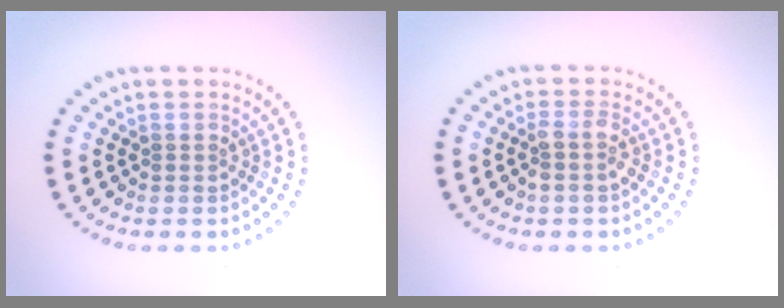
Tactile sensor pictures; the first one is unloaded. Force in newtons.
{"total": 1.7, "press": 1.5, "slide": 0.8}